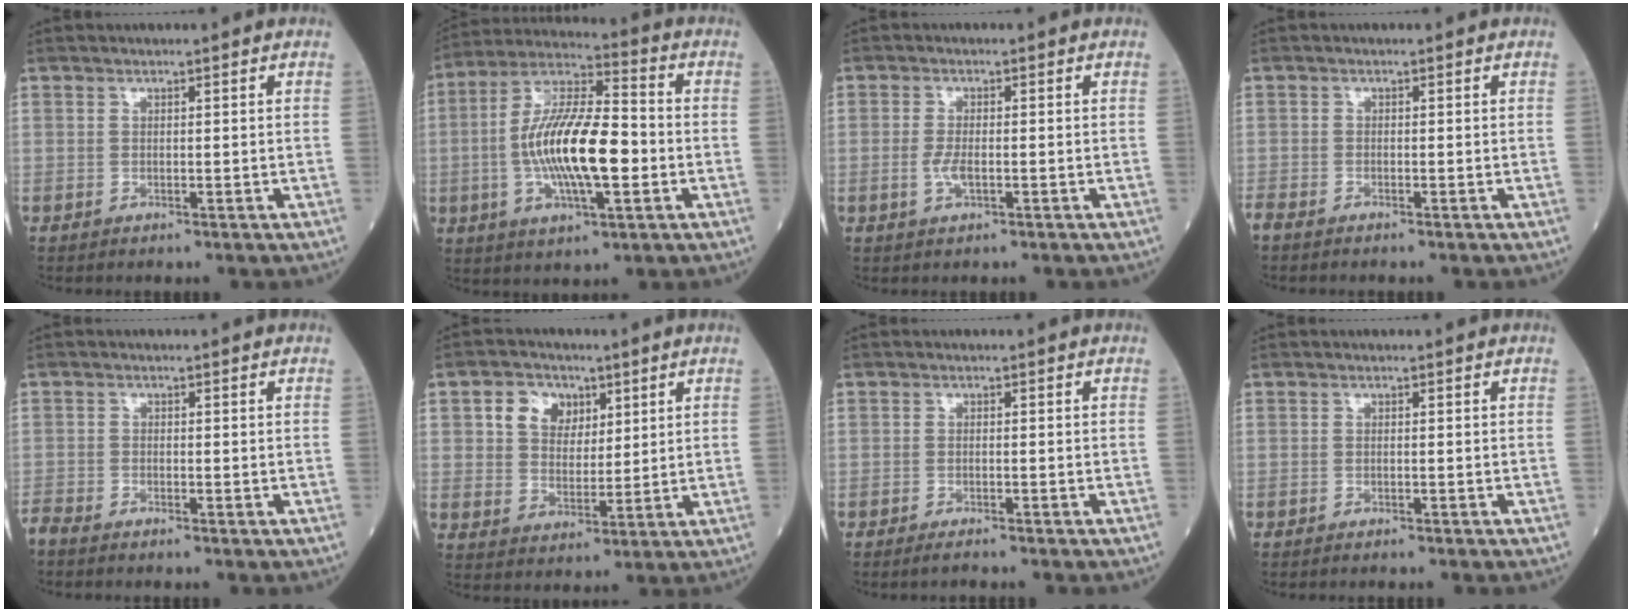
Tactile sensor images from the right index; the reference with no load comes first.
{"total": 16.1, "force": [-2.1, 4.2, 15.4], "torque": [-0.303, 0.007, -0.035]}
{"total": 2.4, "force": [-0.6, 0.6, 2.3], "torque": [-0.056, -0.002, -0.011]}
{"total": 2.5, "force": [-2.2, 0.2, 1.1], "torque": [-0.023, -0.004, -0.037]}
{"total": 3.0, "force": [-2.8, 0.0, 1.1], "torque": [-0.023, -0.007, -0.050]}
{"total": 6.7, "force": [2.9, 5.0, 3.4], "torque": [-0.064, 0.021, 0.058]}
{"total": 2.8, "force": [-2.4, -0.1, 1.4], "torque": [-0.021, -0.003, -0.030]}
{"total": 1.9, "force": [-1.7, 0.0, 0.9], "torque": [-0.013, 0.000, -0.019]}